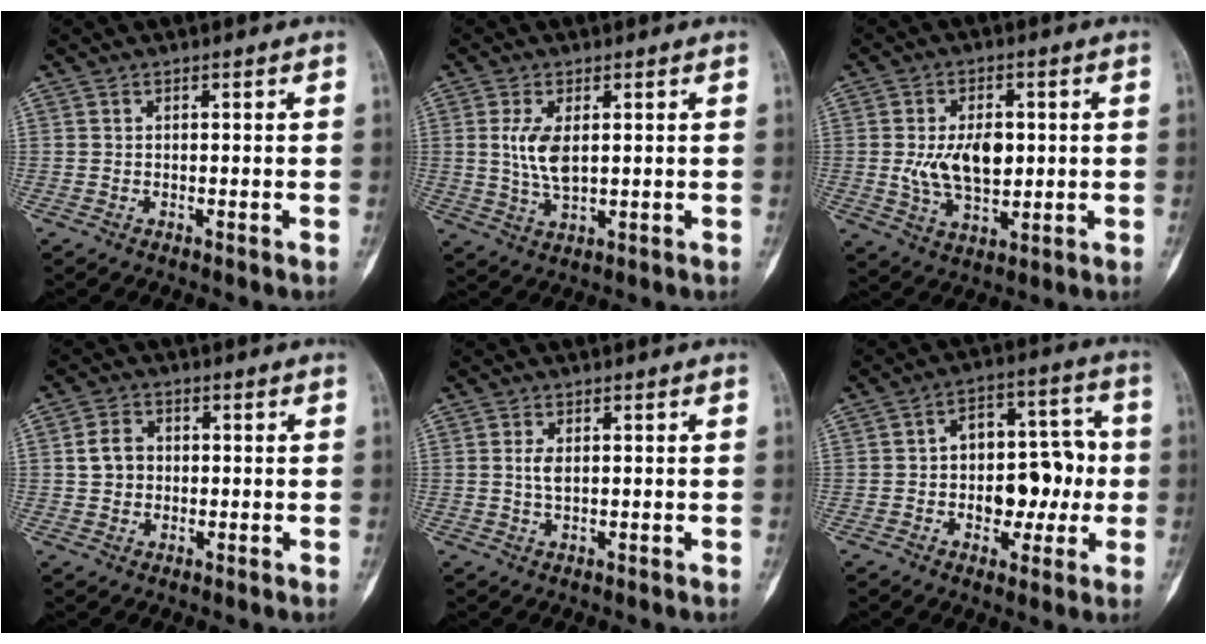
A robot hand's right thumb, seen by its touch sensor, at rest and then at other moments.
{"total": 6.1, "force": [1.1, 2.8, 5.3], "torque": [-0.110, -0.010, 0.026]}
{"total": 10.0, "force": [0.6, 6.1, 8.0], "torque": [-0.127, -0.008, 0.019]}
{"total": 4.5, "force": [0.2, 3.8, 2.4], "torque": [-0.033, 0.010, 0.002]}
{"total": 2.2, "force": [0.4, 1.0, 1.9], "torque": [-0.043, -0.002, 0.009]}
{"total": 13.3, "force": [-1.5, 8.7, 10.0], "torque": [-0.094, 0.047, -0.022]}